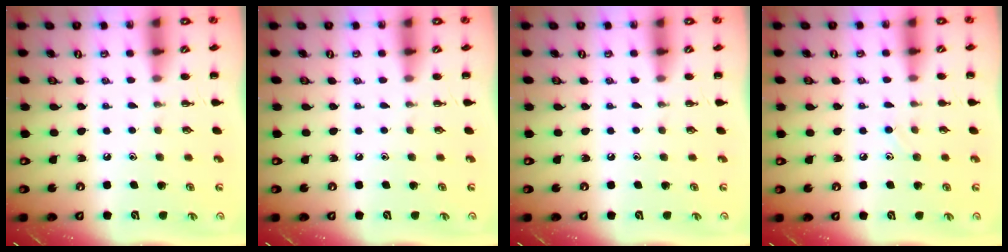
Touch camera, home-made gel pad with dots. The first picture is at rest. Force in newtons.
{"total": 0.0}
{"total": 0.0}
{"total": 6.7, "press": 6.2, "slide": 2.4}